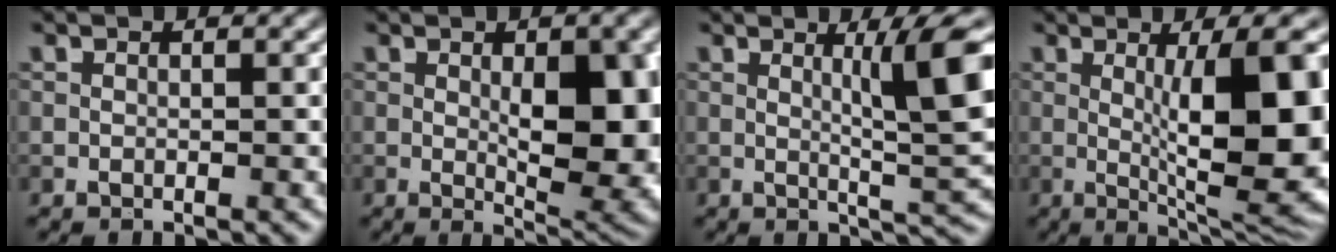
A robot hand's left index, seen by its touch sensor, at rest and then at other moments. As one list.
[{"total": 9.6, "force": [0.0, 4.1, 8.6], "torque": [-0.121, -0.013, 0.015]}, {"total": 6.8, "force": [1.6, 0.8, 6.5], "torque": [-0.090, -0.004, 0.029]}, {"total": 11.3, "force": [0.5, 3.0, 10.9], "torque": [-0.145, -0.010, 0.015]}]